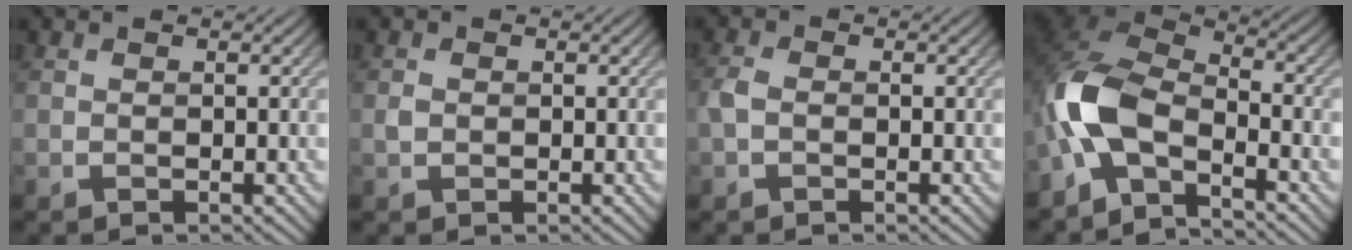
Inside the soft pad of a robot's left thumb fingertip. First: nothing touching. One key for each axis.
{"total": 1.1, "fx": 0.0, "fy": 1.0, "fz": 0.5, "tx": -0.013, "ty": -0.001, "tz": -0.003}
{"total": 1.9, "fx": -0.5, "fy": 1.3, "fz": 1.3, "tx": -0.035, "ty": 0.004, "tz": -0.014}
{"total": 10.5, "fx": -4.5, "fy": 5.0, "fz": 8.0, "tx": -0.173, "ty": 0.005, "tz": -0.112}